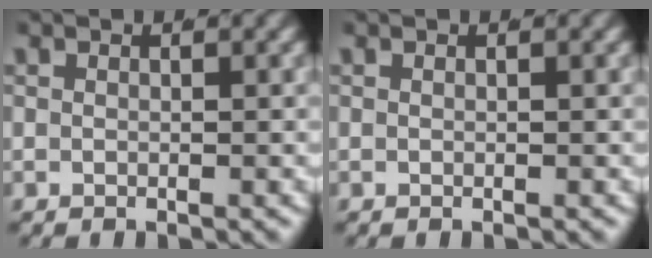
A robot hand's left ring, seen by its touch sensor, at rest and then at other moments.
{"total": 0.0}